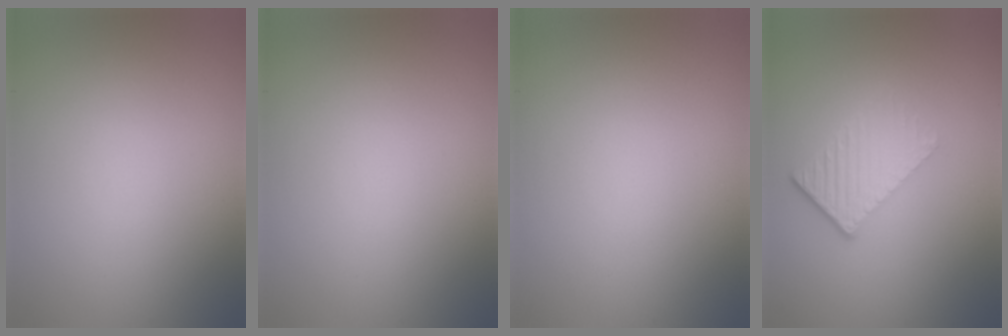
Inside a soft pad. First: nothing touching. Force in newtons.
{"total": 0.0}
{"total": 0.0}
{"total": 3.4, "press": 2.6, "slide": 2.1}